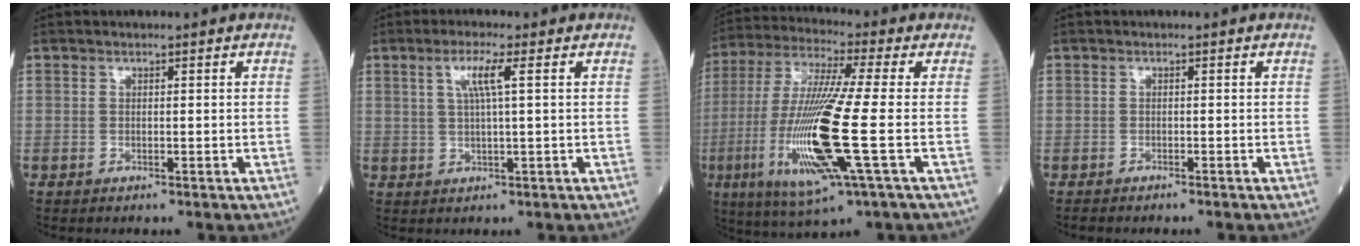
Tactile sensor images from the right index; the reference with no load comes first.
{"total": 4.1, "force": [1.5, -0.4, 3.8], "torque": [-0.077, 0.005, 0.030]}
{"total": 17.7, "force": [-3.9, 0.2, 17.2], "torque": [-0.367, -0.023, -0.076]}
{"total": 0.9, "force": [-0.9, 0.1, 0.0], "torque": [-0.005, -0.001, -0.016]}